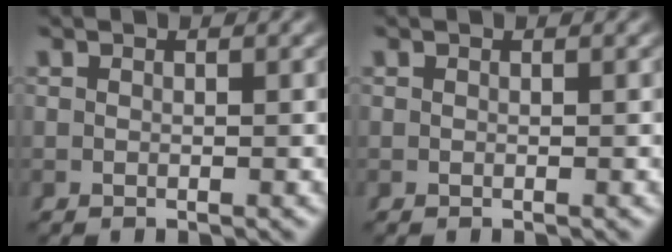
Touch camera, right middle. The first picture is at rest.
{"total": 0.0}